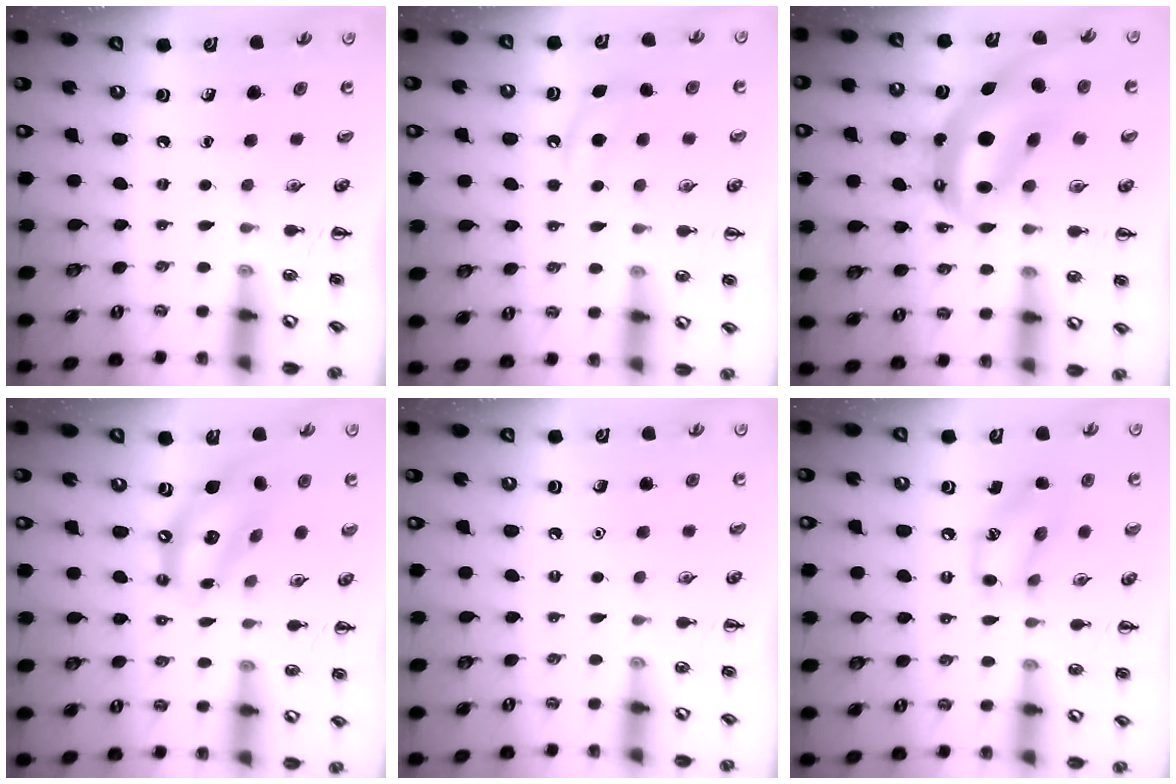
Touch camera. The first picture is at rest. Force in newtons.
{"total": 5.1, "press": 4.8, "slide": 1.6}
{"total": 11.8, "press": 11.4, "slide": 3.1}
{"total": 14.3, "press": 13.7, "slide": 3.8}
{"total": 1.6, "press": 1.5, "slide": 0.1}
{"total": 11.2, "press": 11.2, "slide": 0.9}